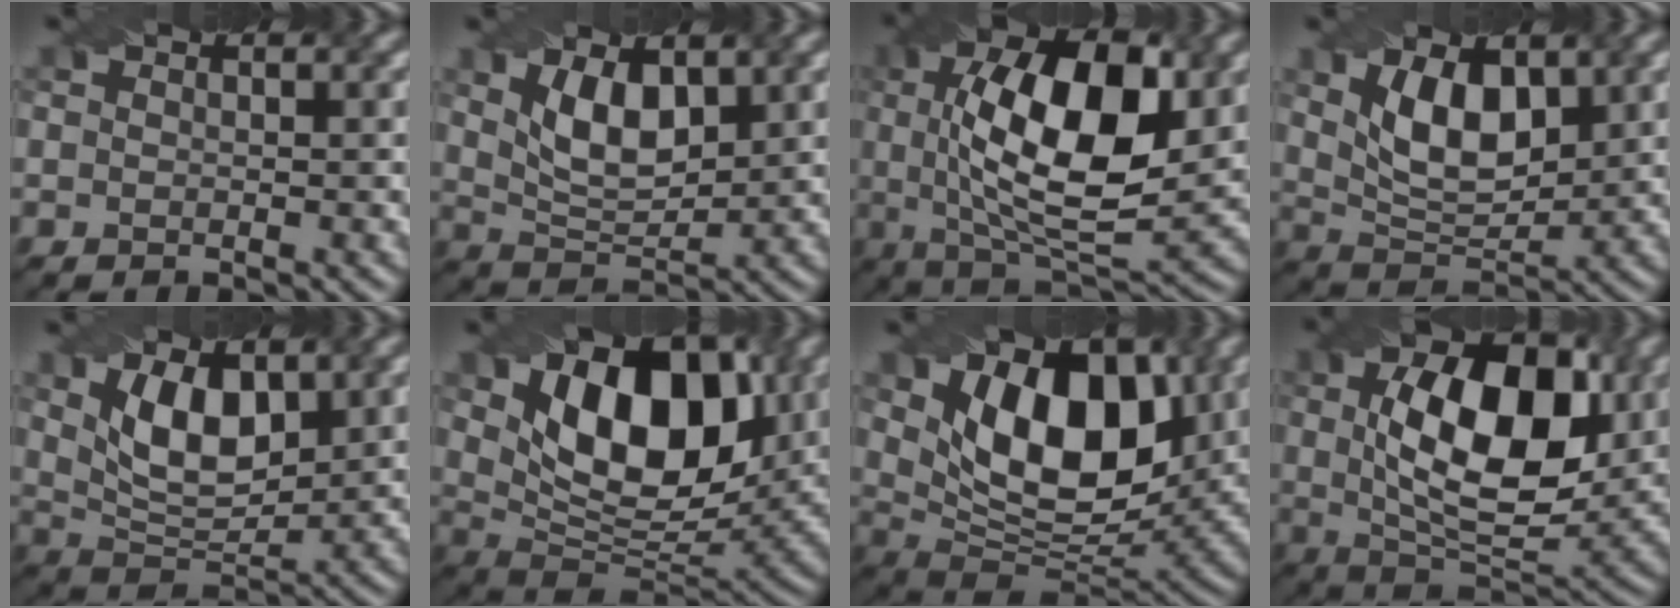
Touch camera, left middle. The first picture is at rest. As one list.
[{"total": 5.0, "force": [1.6, 2.6, 4.0], "torque": [-0.085, 0.000, 0.035]}, {"total": 12.0, "force": [1.7, 5.1, 10.8], "torque": [-0.168, 0.011, 0.027]}, {"total": 6.3, "force": [1.9, 3.3, 5.0], "torque": [-0.098, 0.003, 0.037]}, {"total": 6.3, "force": [1.9, 3.2, 5.0], "torque": [-0.100, 0.002, 0.039]}, {"total": 12.4, "force": [3.4, 7.1, 9.5], "torque": [-0.148, 0.002, 0.056]}, {"total": 11.9, "force": [3.2, 6.7, 9.3], "torque": [-0.138, 0.000, 0.051]}, {"total": 11.6, "force": [1.8, 6.0, 9.8], "torque": [-0.148, 0.009, 0.027]}]